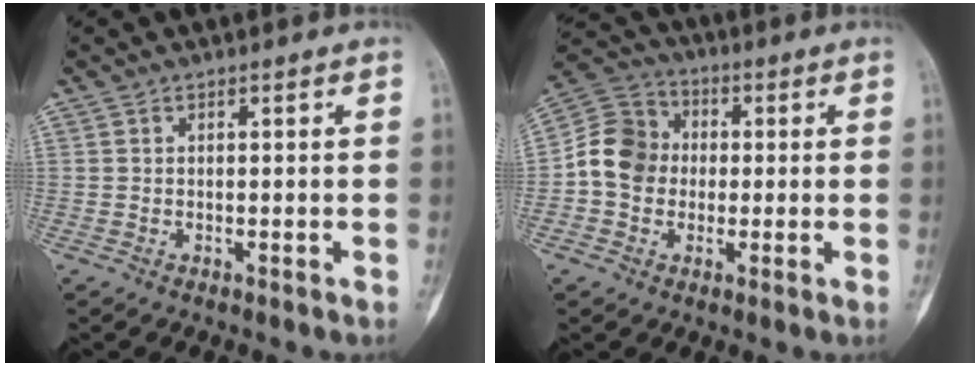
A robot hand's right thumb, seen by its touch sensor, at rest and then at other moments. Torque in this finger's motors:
{"motor_torque": [0.08, 0.03, 0.01, 0.00, 0.00]}